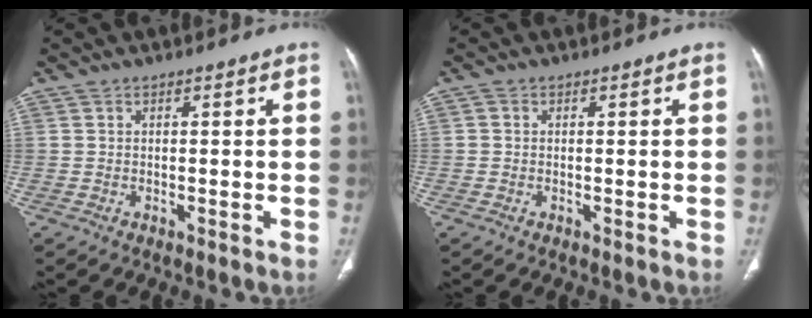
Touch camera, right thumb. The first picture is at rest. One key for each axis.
{"total": 0.6, "fx": 0.0, "fy": 0.5, "fz": 0.3, "tx": -0.003, "ty": 0.001, "tz": -0.003}